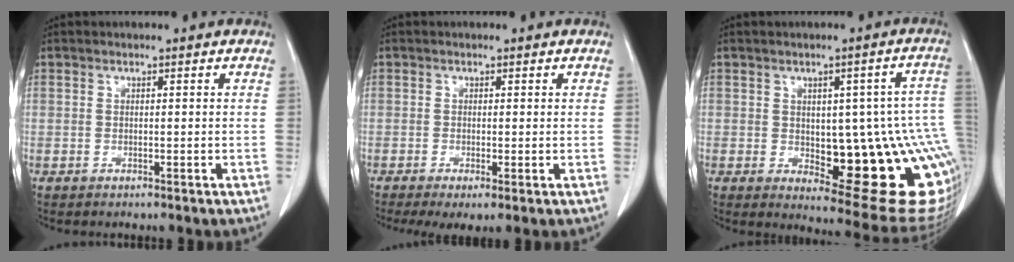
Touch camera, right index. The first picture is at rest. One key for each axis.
{"total": 3.5, "fx": -1.6, "fy": 1.0, "fz": 3.0, "tx": -0.050, "ty": -0.013, "tz": -0.025}
{"total": 20.4, "fx": -3.0, "fy": 6.5, "fz": 19.0, "tx": -0.148, "ty": 0.018, "tz": -0.011}